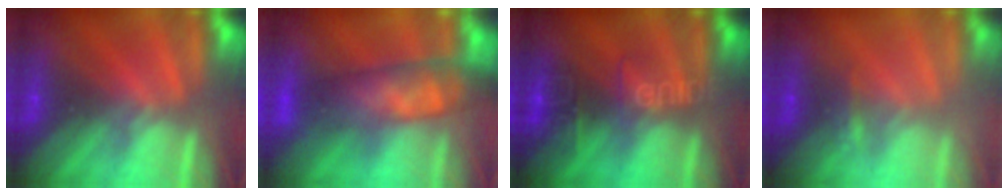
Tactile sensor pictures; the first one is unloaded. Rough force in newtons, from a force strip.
{"total": 7.3}
{"total": 2.7}
{"total": 2.2}